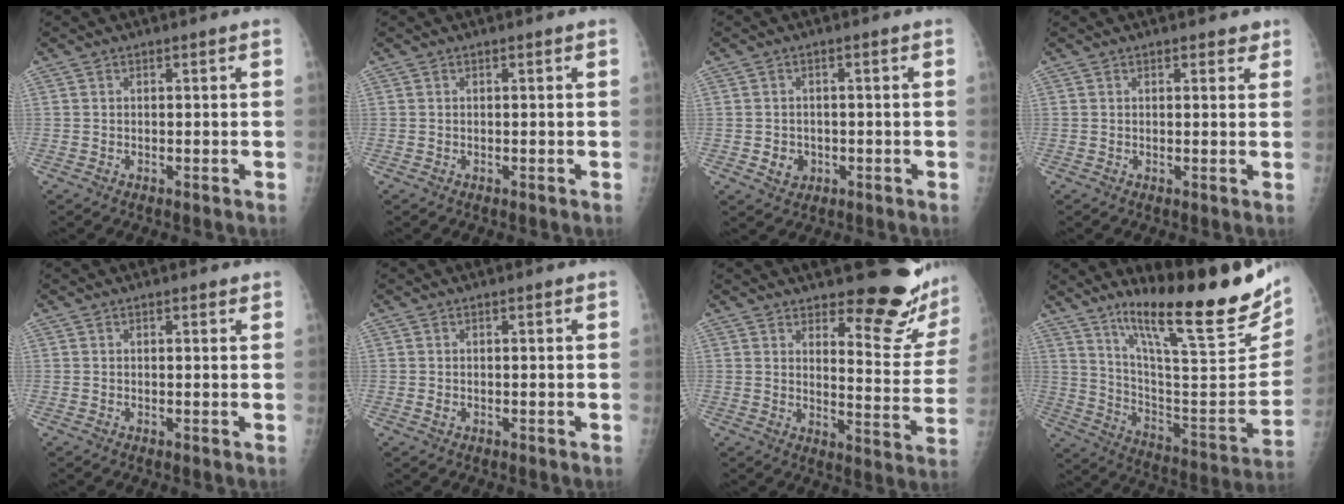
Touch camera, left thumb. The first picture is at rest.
{"total": 0.0}
{"total": 3.1, "force": [-0.7, 2.8, 1.2], "torque": [-0.006, 0.004, -0.003]}
{"total": 2.0, "force": [1.4, 1.1, 1.0], "torque": [0.005, -0.005, 0.012]}
{"total": 1.2, "force": [0.8, 0.5, 0.7], "torque": [-0.007, -0.003, 0.009]}
{"total": 1.0, "force": [0.2, 0.7, 0.8], "torque": [-0.011, -0.001, 0.006]}
{"total": 15.3, "force": [12.5, 3.8, 7.9], "torque": [-0.061, -0.118, 0.157]}
{"total": 28.3, "force": [18.5, 5.9, 20.6], "torque": [-0.282, -0.083, 0.294]}